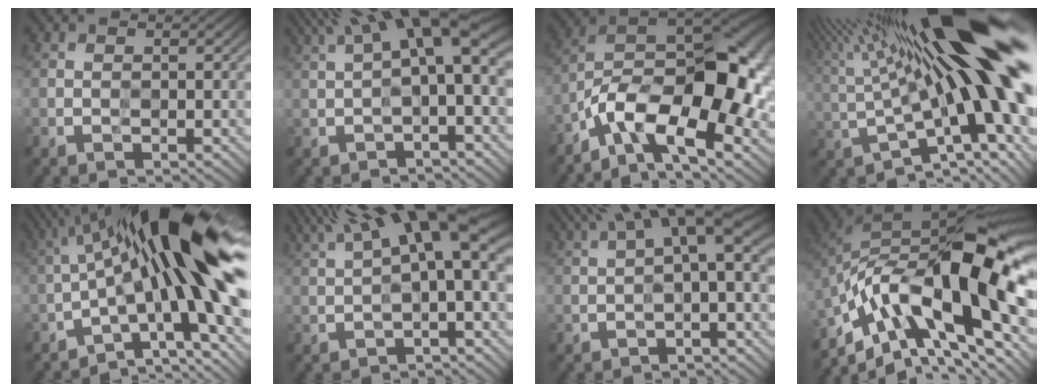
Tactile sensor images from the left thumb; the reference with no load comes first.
{"total": 10.2, "force": [3.3, 2.7, 9.3], "torque": [-0.153, 0.030, 0.055]}
{"total": 17.3, "force": [-6.4, 7.6, 14.2], "torque": [-0.232, -0.003, -0.120]}
{"total": 22.5, "force": [6.0, 5.5, 21.0], "torque": [-0.320, 0.020, 0.107]}
{"total": 19.4, "force": [0.0, 5.0, 18.8], "torque": [-0.260, 0.031, -0.015]}
{"total": 12.6, "force": [5.1, 3.3, 11.0], "torque": [-0.190, 0.022, 0.091]}
{"total": 8.8, "force": [2.8, 2.3, 8.0], "torque": [-0.131, 0.028, 0.049]}
{"total": 18.6, "force": [-5.4, 8.2, 15.8], "torque": [-0.277, 0.009, -0.106]}